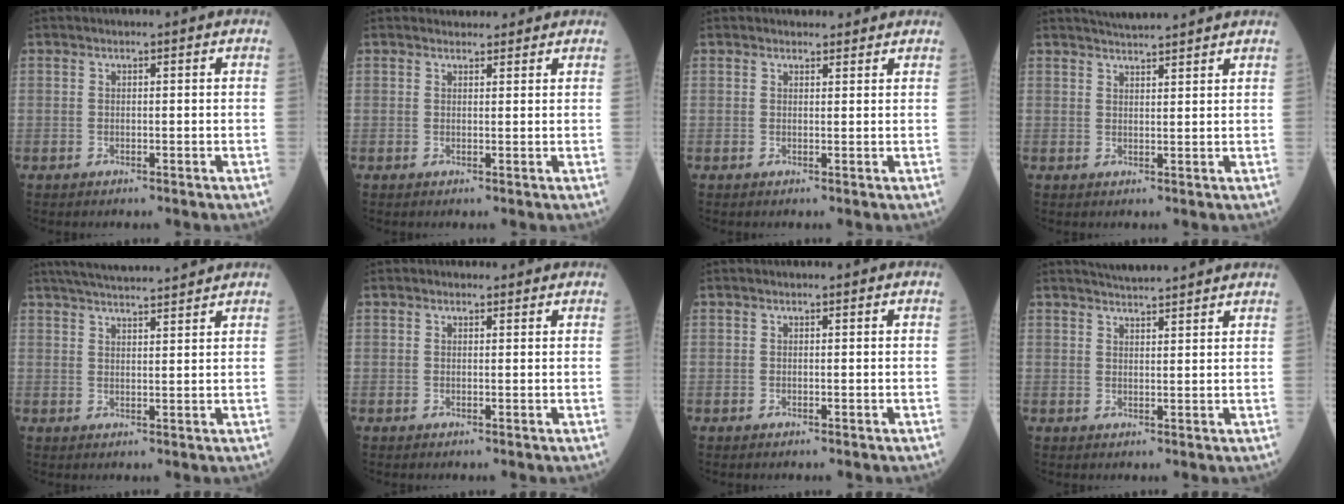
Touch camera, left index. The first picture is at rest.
{"total": 2.5, "force": [2.3, 1.0, 0.3], "torque": [-0.004, 0.010, 0.029]}
{"total": 1.9, "force": [1.7, 0.7, 0.1], "torque": [-0.006, 0.007, 0.022]}
{"total": 5.5, "force": [5.2, -0.4, 1.7], "torque": [-0.029, 0.023, 0.074]}
{"total": 11.3, "force": [10.5, 0.0, 4.2], "torque": [-0.073, 0.022, 0.152]}
{"total": 0.7, "force": [0.6, 0.5, 0.1], "torque": [-0.008, 0.000, 0.006]}
{"total": 0.0}
{"total": 6.4, "force": [6.1, -0.1, 2.1], "torque": [-0.037, 0.023, 0.081]}